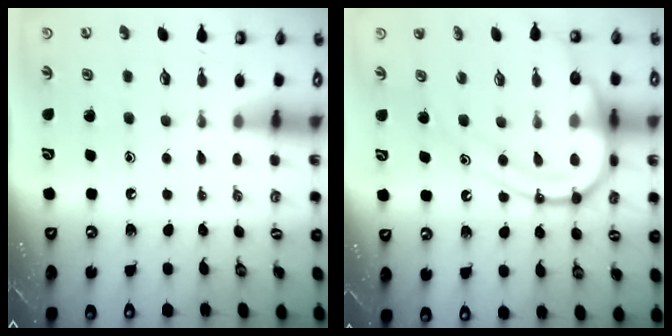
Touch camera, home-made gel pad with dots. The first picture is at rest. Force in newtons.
{"total": 13.5, "press": 13.5, "slide": 0.8}